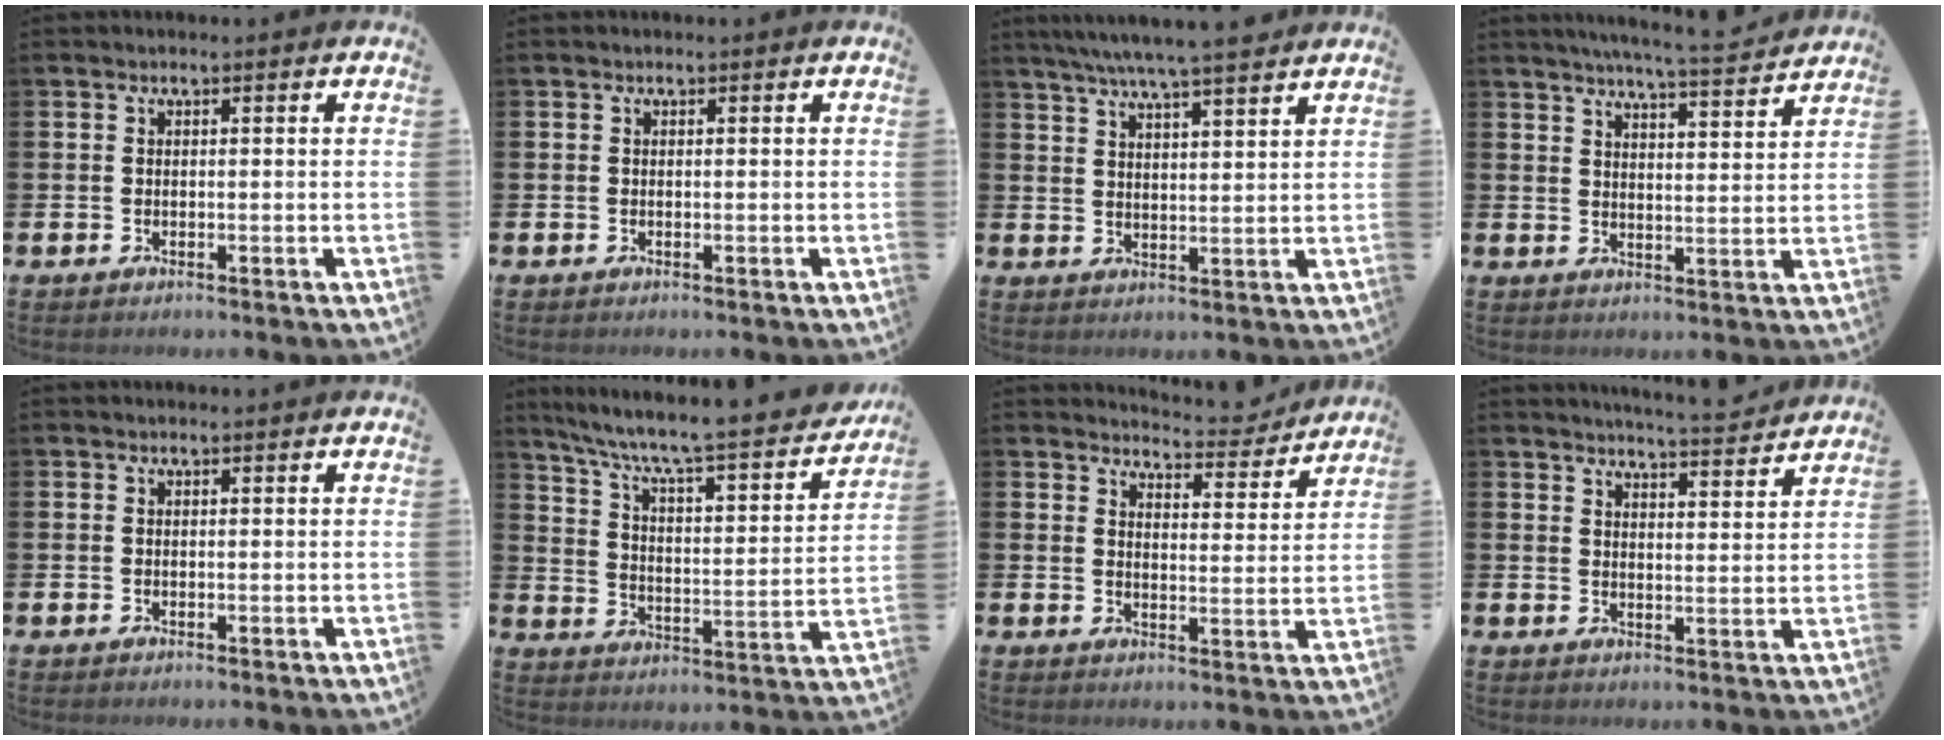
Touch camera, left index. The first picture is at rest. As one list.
[{"total": 0.0}, {"total": 6.9, "force": [6.4, 0.0, 2.6], "torque": [-0.057, -0.030, 0.111]}, {"total": 6.3, "force": [6.0, -0.6, 1.6], "torque": [-0.037, -0.038, 0.103]}, {"total": 0.0}, {"total": 7.2, "force": [6.4, 0.8, 3.2], "torque": [-0.097, -0.055, 0.101]}, {"total": 5.0, "force": [4.9, 0.7, 0.4], "torque": [-0.006, -0.039, 0.083]}, {"total": 5.2, "force": [5.2, -0.4, 0.6], "torque": [-0.014, -0.036, 0.089]}]